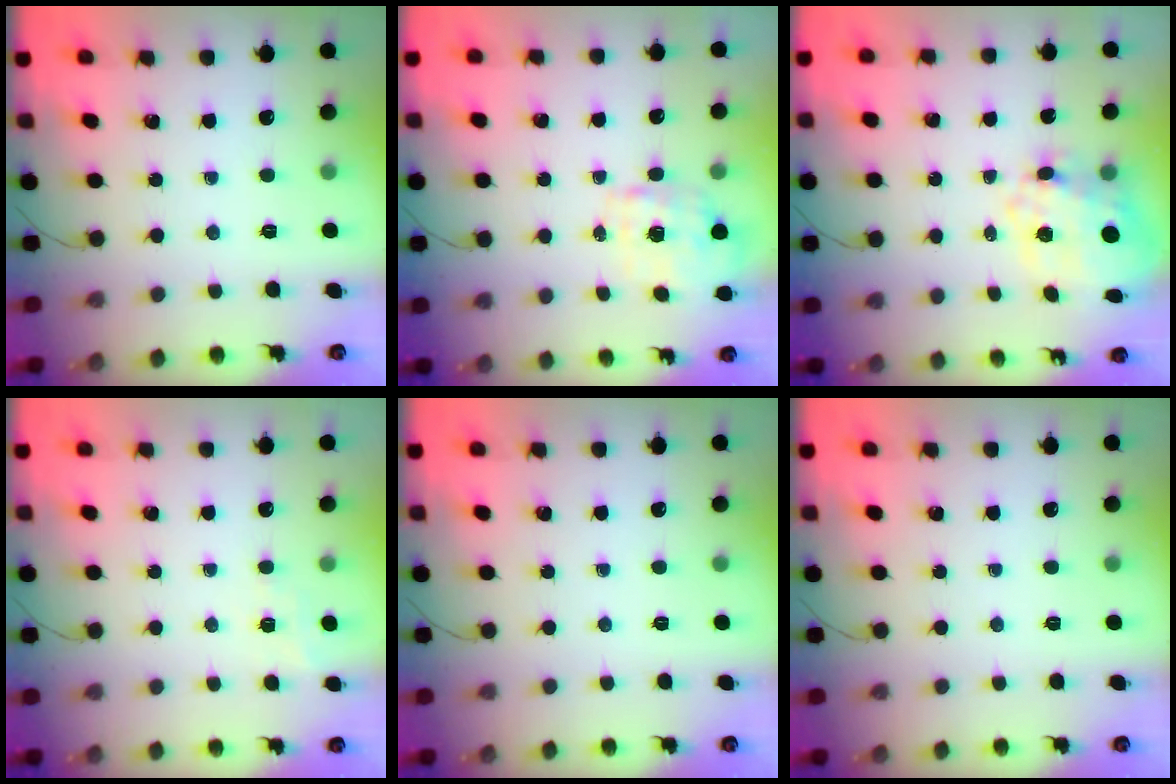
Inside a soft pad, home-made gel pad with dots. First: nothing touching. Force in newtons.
{"total": 1.7, "press": 1.6, "slide": 0.5}
{"total": 14.6, "press": 14.2, "slide": 3.5}
{"total": 4.5, "press": 4.3, "slide": 1.5}
{"total": 0.0}
{"total": 0.0}